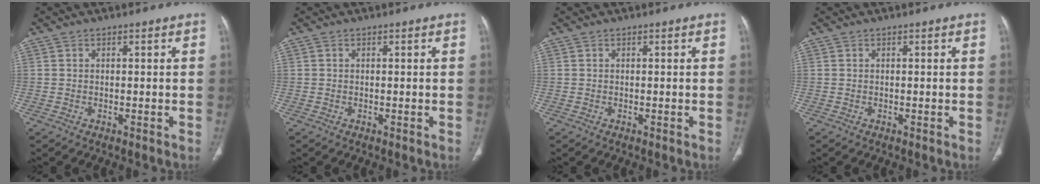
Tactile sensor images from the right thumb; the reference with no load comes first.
{"total": 0.0}
{"total": 0.0}
{"total": 0.0}